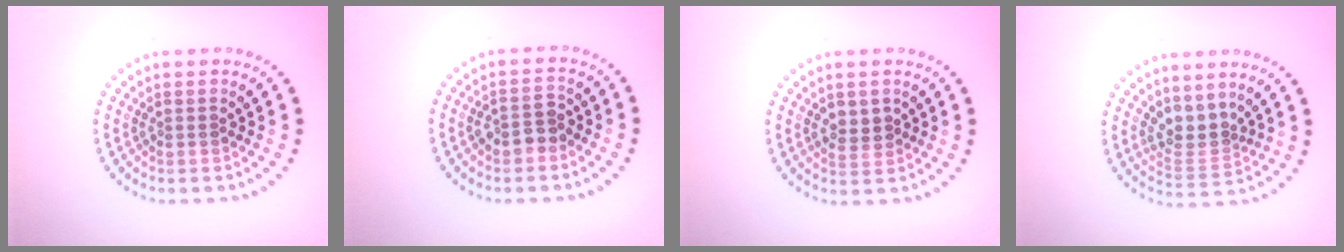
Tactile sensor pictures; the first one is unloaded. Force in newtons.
{"total": 2.2, "press": 2.2, "slide": 0.4}
{"total": 1.9, "press": 1.7, "slide": 0.7}
{"total": 2.8, "press": 2.1, "slide": 1.8}